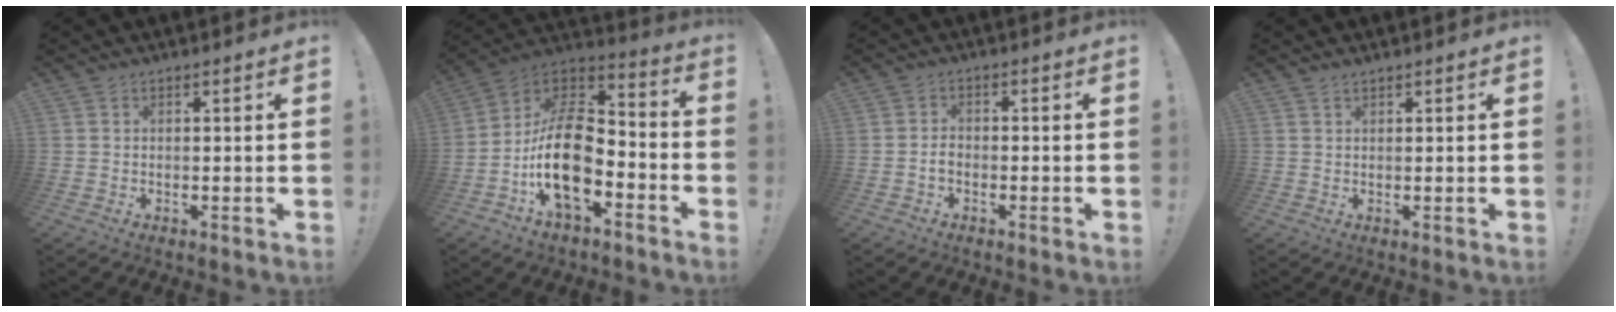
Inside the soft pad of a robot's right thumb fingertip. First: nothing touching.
{"total": 19.3, "force": [-5.6, 11.1, 14.7], "torque": [-0.286, 0.037, -0.089]}
{"total": 2.2, "force": [-1.0, 1.3, 1.4], "torque": [-0.029, 0.011, -0.016]}
{"total": 1.0, "force": [0.9, 0.3, 0.4], "torque": [-0.008, -0.001, 0.018]}